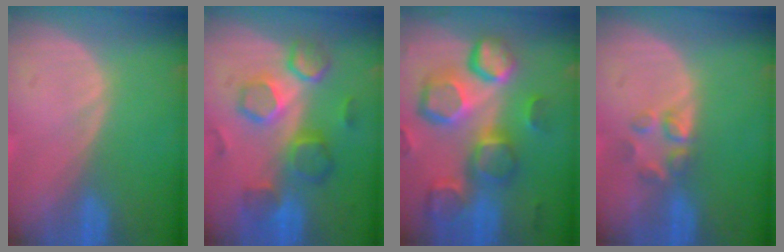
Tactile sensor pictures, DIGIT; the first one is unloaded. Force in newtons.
{"total": 8.4, "press": 8.3, "slide": 1.4}
{"total": 13.0, "press": 11.4, "slide": 6.3}
{"total": 2.9, "press": 2.9, "slide": 0.3}